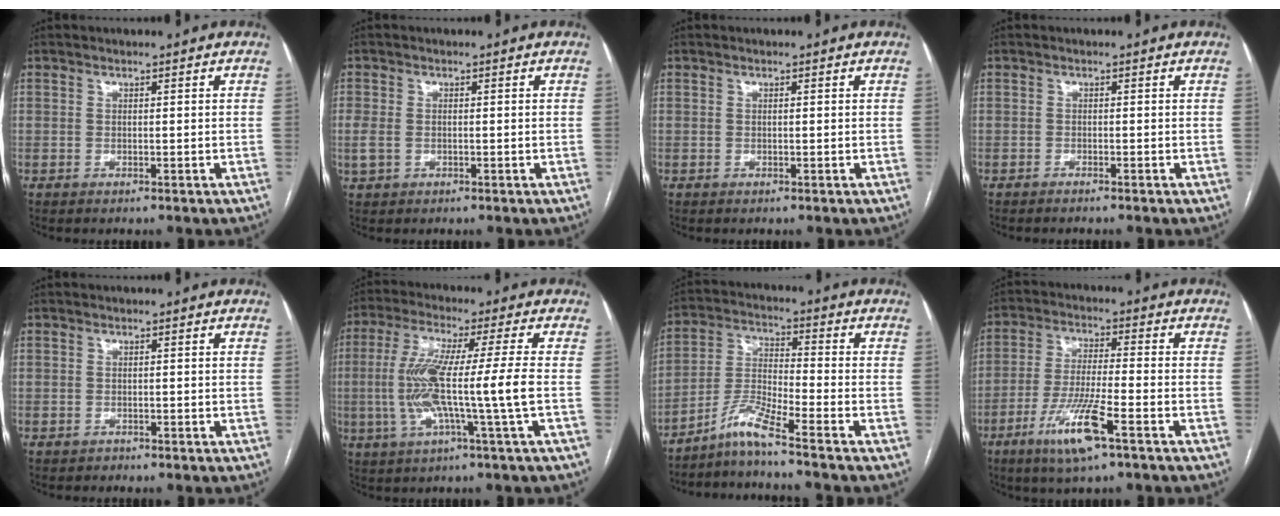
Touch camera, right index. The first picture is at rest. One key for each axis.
{"total": 3.1, "fx": -0.7, "fy": 2.2, "fz": 2.1, "tx": -0.061, "ty": 0.008, "tz": -0.006}
{"total": 0.0}
{"total": 0.7, "fx": -0.7, "fy": 0.0, "fz": 0.1, "tx": -0.003, "ty": -0.001, "tz": -0.012}
{"total": 0.7, "fx": -0.4, "fy": 0.5, "fz": -0.2, "tx": 0.001, "ty": 0.003, "tz": -0.010}
{"total": 12.0, "fx": -1.6, "fy": -0.9, "fz": 11.9, "tx": -0.235, "ty": 0.000, "tz": -0.034}
{"total": 6.5, "fx": -5.5, "fy": -1.2, "fz": 3.4, "tx": -0.079, "ty": -0.015, "tz": -0.109}
{"total": 10.1, "fx": -5.3, "fy": 0.6, "fz": 8.6, "tx": -0.171, "ty": -0.016, "tz": -0.097}